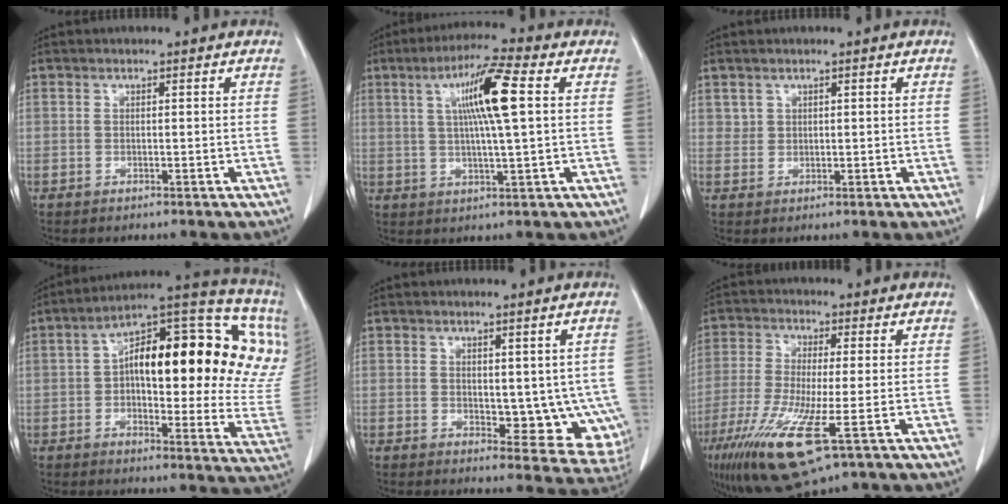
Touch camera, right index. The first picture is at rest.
{"total": 10.1, "force": [2.4, 0.1, 9.8], "torque": [-0.178, 0.009, 0.039]}
{"total": 1.3, "force": [0.9, 1.0, 0.0], "torque": [0.012, 0.005, 0.015]}
{"total": 25.7, "force": [6.4, 9.8, 22.9], "torque": [-0.260, 0.062, 0.086]}
{"total": 9.2, "force": [-0.2, 5.1, 7.6], "torque": [-0.072, -0.011, 0.009]}
{"total": 13.1, "force": [-5.7, 1.7, 11.6], "torque": [-0.234, -0.041, -0.098]}